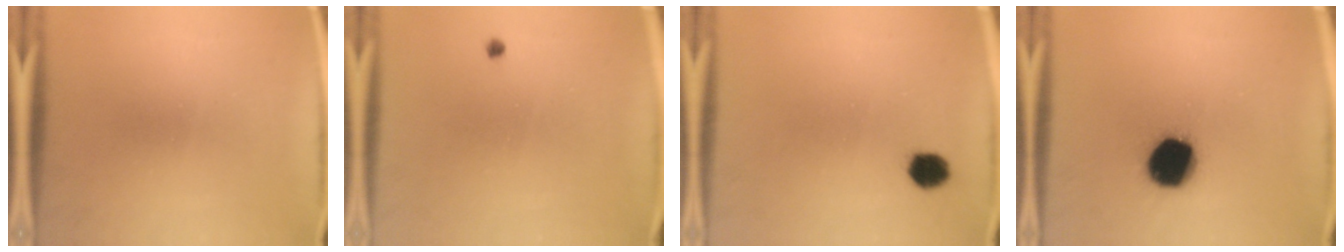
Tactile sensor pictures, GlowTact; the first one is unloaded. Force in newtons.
{"total": 0.6}
{"total": 4.8}
{"total": 14.6}